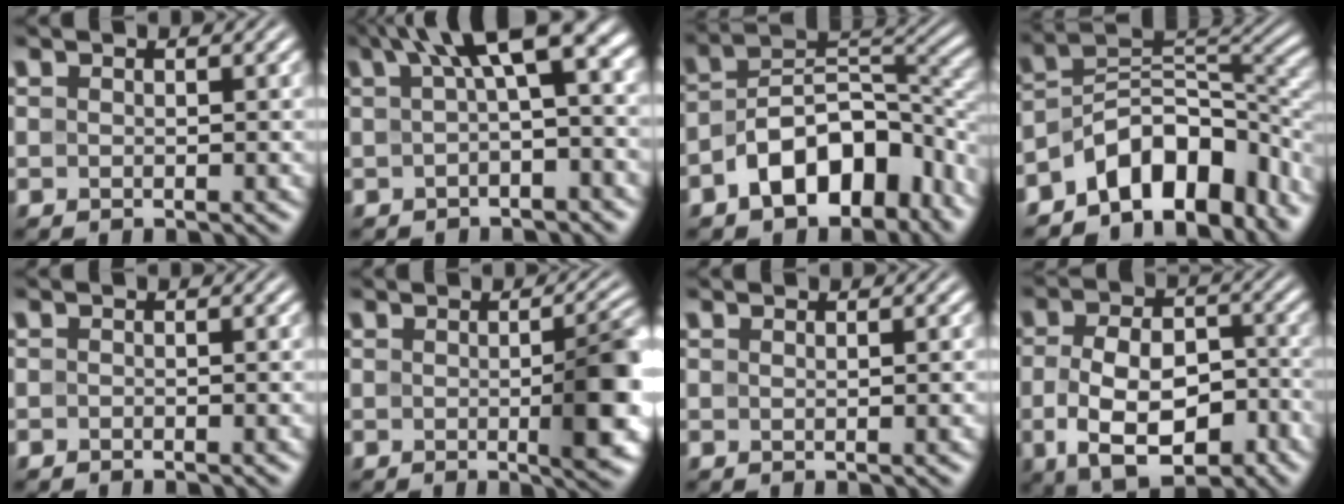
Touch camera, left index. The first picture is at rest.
{"total": 7.5, "force": [2.4, 2.2, 6.7], "torque": [-0.092, 0.023, 0.029]}
{"total": 9.6, "force": [-5.3, 5.3, 6.0], "torque": [-0.090, 0.008, -0.108]}
{"total": 10.6, "force": [-7.0, 5.7, 5.4], "torque": [-0.073, 0.013, -0.133]}
{"total": 1.0, "force": [-0.8, 0.1, 0.7], "torque": [-0.010, -0.002, -0.012]}
{"total": 6.1, "force": [-0.6, 1.3, 5.9], "torque": [-0.071, -0.007, -0.005]}
{"total": 1.3, "force": [0.0, 0.3, 1.3], "torque": [-0.014, 0.004, -0.003]}
{"total": 8.7, "force": [-3.0, 4.7, 6.6], "torque": [-0.128, -0.010, -0.055]}